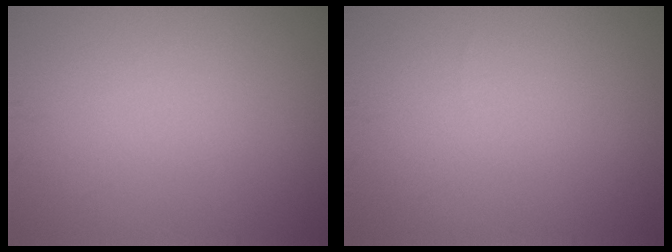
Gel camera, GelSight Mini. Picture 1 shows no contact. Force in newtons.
{"total": 0.0}